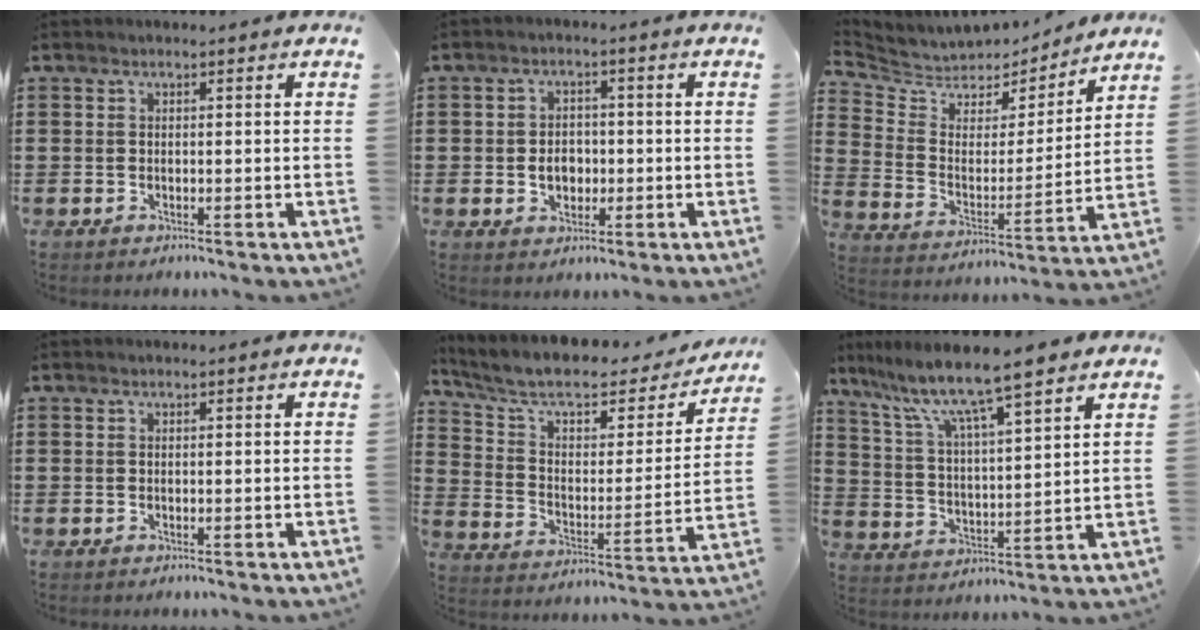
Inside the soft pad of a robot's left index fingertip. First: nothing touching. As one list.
[{"total": 3.8, "force": [-0.6, 2.8, 2.4], "torque": [-0.043, 0.002, -0.015]}, {"total": 5.5, "force": [5.2, 1.8, -0.3], "torque": [-0.034, -0.046, 0.084]}, {"total": 0.0}, {"total": 8.6, "force": [6.7, 2.7, 4.7], "torque": [-0.120, -0.036, 0.113]}, {"total": 8.5, "force": [7.0, 0.5, 4.8], "torque": [-0.120, -0.039, 0.116]}]